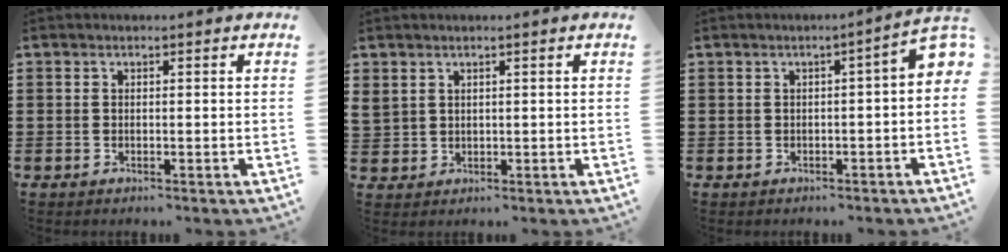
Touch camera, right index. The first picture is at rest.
{"total": 1.7, "force": [1.3, 1.1, 0.2], "torque": [-0.010, 0.004, 0.027]}
{"total": 2.7, "force": [-0.4, 0.8, 2.6], "torque": [-0.046, 0.004, -0.012]}